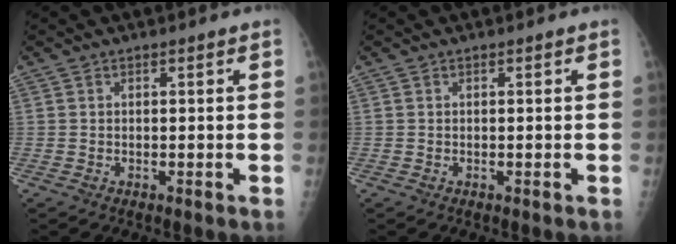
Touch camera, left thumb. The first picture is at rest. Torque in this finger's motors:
{"motor_torque": [0.00, 0.00, 0.00, 0.00, 0.00]}